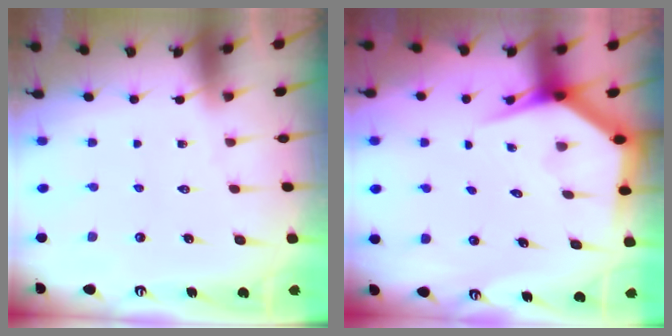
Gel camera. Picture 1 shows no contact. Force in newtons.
{"total": 4.3, "press": 4.3, "slide": 0.3}